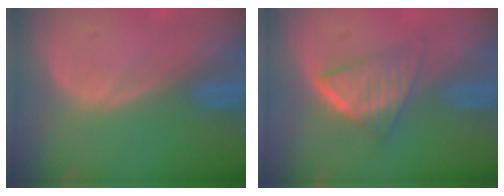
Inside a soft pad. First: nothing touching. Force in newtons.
{"total": 6.6, "press": 5.5, "slide": 3.6}